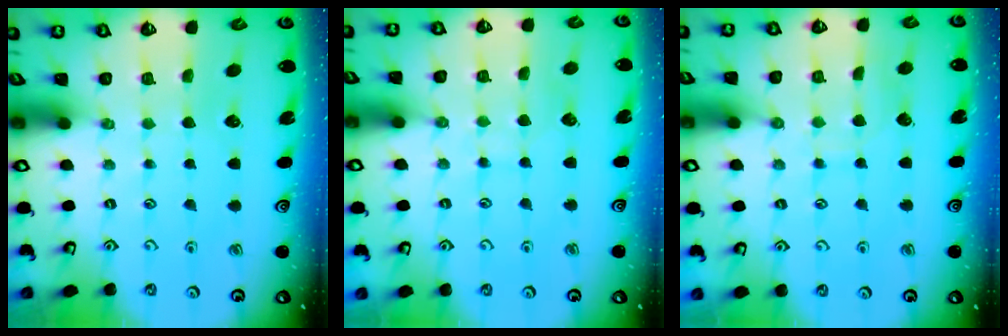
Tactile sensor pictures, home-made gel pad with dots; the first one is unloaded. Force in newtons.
{"total": 6.2, "press": 6.2, "slide": 0.3}
{"total": 5.8, "press": 5.8, "slide": 0.6}